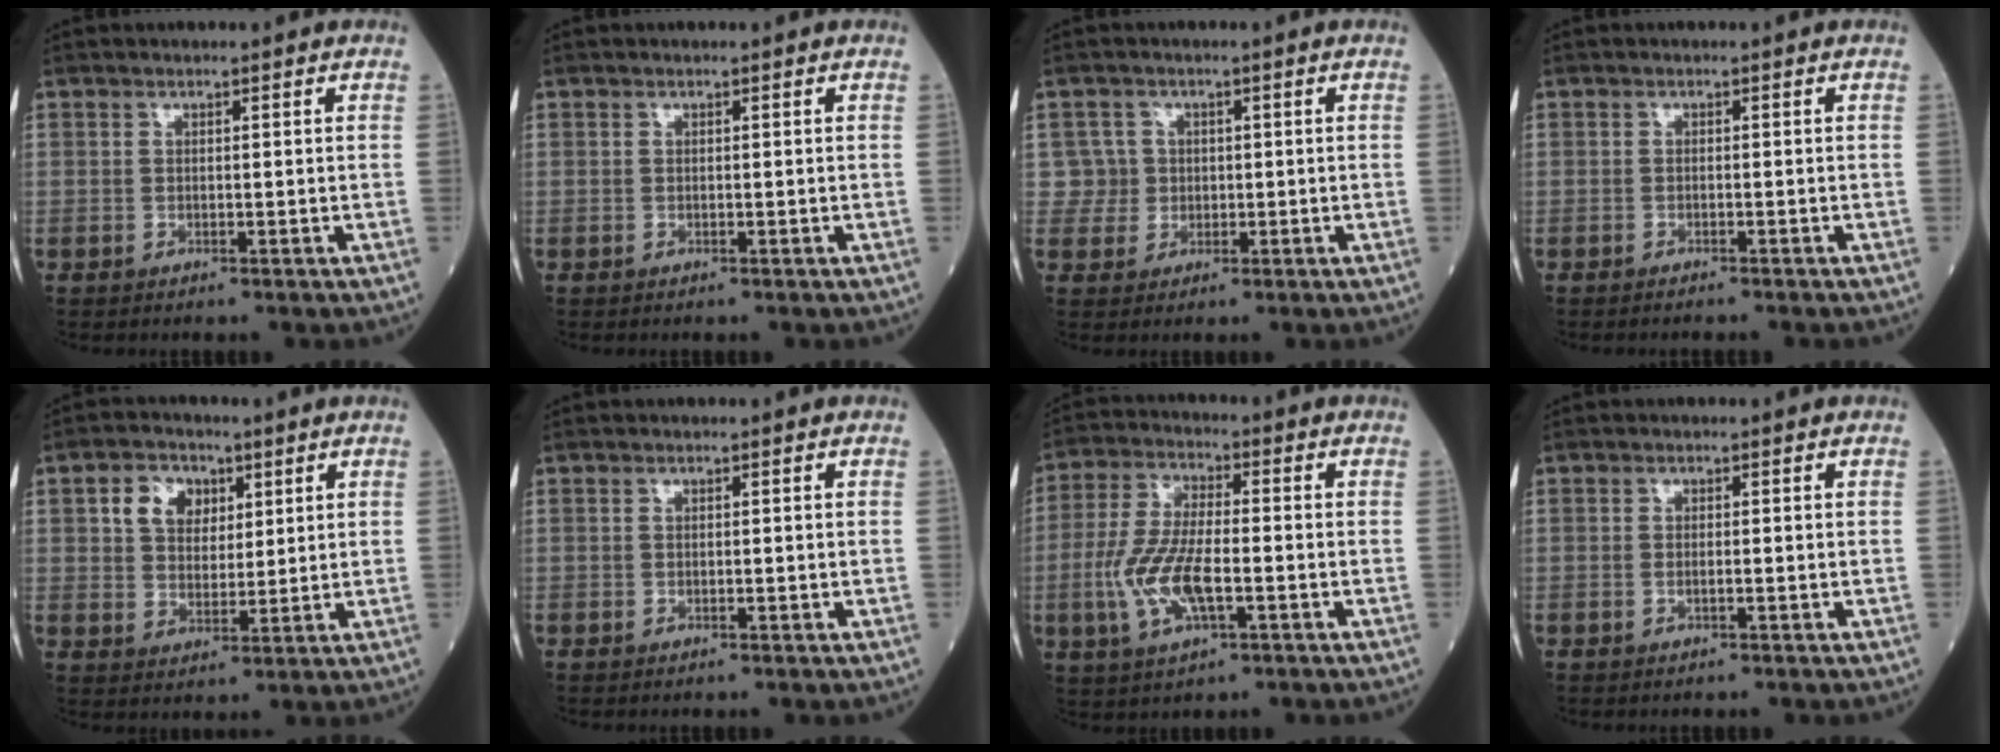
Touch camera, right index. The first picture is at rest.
{"total": 0.0}
{"total": 3.3, "force": [0.4, 3.2, -0.4], "torque": [0.021, 0.008, 0.007]}
{"total": 2.5, "force": [-2.2, -0.1, 1.1], "torque": [-0.016, -0.001, -0.025]}
{"total": 6.4, "force": [2.6, 4.6, 3.5], "torque": [-0.067, 0.019, 0.053]}
{"total": 0.0}
{"total": 10.3, "force": [-2.6, 3.1, 9.5], "torque": [-0.210, -0.003, -0.046]}
{"total": 0.6, "force": [-0.2, 0.0, 0.6], "torque": [-0.015, 0.001, -0.001]}